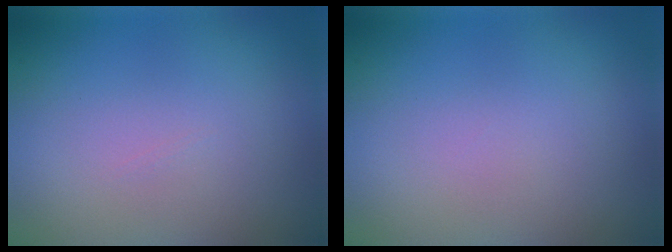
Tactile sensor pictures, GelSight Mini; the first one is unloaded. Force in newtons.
{"total": 0.0}